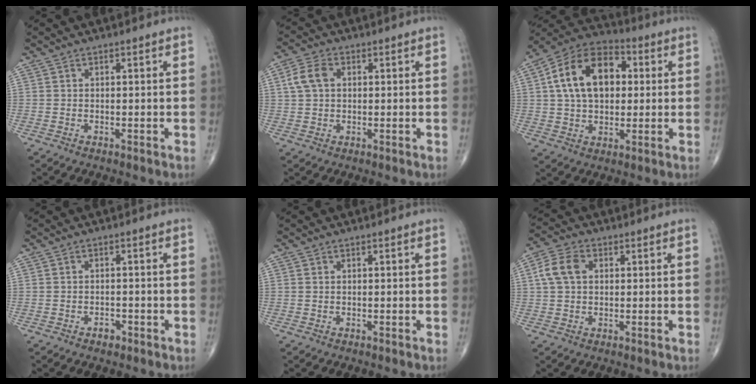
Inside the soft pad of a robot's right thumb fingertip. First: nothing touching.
{"total": 5.1, "force": [1.1, 3.5, 3.6], "torque": [-0.075, 0.011, 0.018]}
{"total": 16.7, "force": [3.0, 10.8, 12.3], "torque": [-0.189, 0.019, 0.042]}
{"total": 1.7, "force": [-1.1, 1.1, 0.7], "torque": [-0.004, 0.006, -0.017]}
{"total": 0.0}
{"total": 6.3, "force": [1.3, 4.3, 4.4], "torque": [-0.090, 0.014, 0.021]}